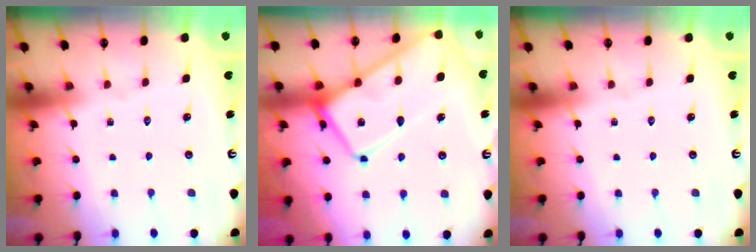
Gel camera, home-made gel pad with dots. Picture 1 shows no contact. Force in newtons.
{"total": 14.4, "press": 14.3, "slide": 1.8}
{"total": 0.0}